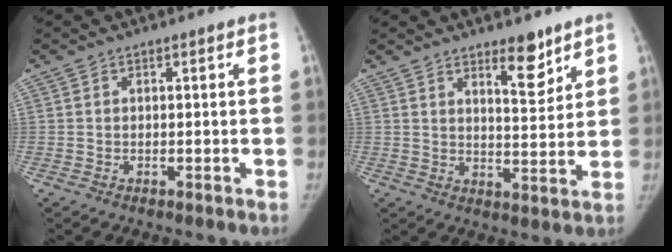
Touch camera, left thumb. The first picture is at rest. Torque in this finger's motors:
{"motor_torque": [0.23, -0.22, 0.60, -0.67, 0.20]}